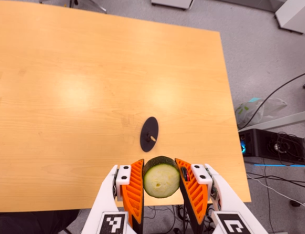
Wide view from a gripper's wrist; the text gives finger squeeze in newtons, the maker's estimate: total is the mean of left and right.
{"total": 9.7, "left": 9.1, "right": 10.3}